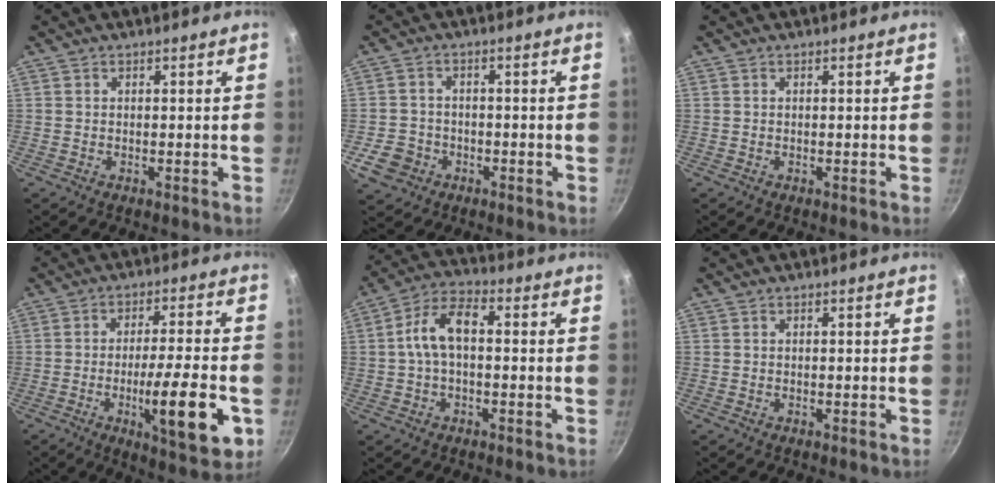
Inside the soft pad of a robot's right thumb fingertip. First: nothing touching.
{"total": 5.7, "force": [-2.6, 4.7, 1.8], "torque": [-0.032, 0.025, -0.038]}
{"total": 0.0}
{"total": 14.7, "force": [-4.4, 3.1, 13.7], "torque": [-0.200, 0.008, -0.067]}
{"total": 8.5, "force": [0.0, 4.6, 7.1], "torque": [-0.128, 0.037, -0.009]}
{"total": 0.0}